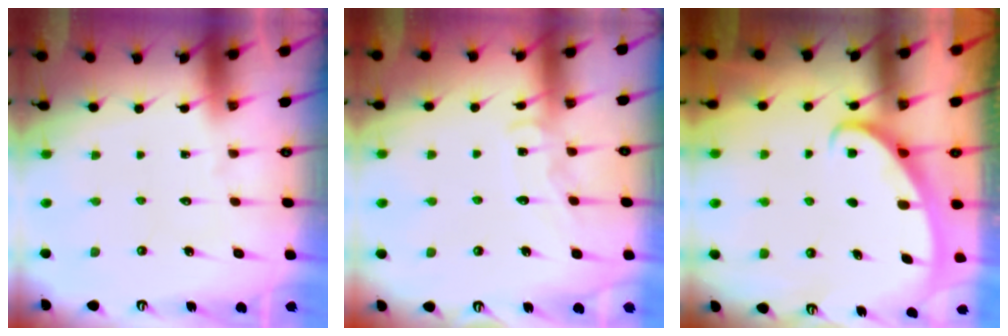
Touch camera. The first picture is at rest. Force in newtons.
{"total": 8.3, "press": 8.2, "slide": 0.6}
{"total": 2.6, "press": 2.6, "slide": 0.3}